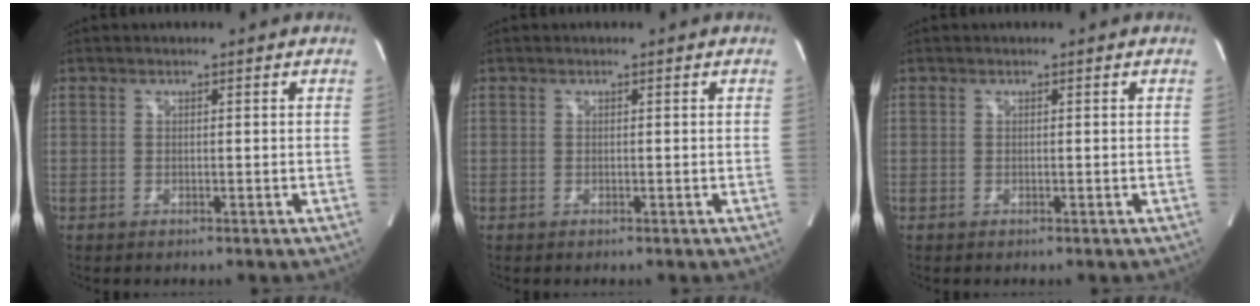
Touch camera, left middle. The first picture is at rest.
{"total": 0.0}
{"total": 0.0}